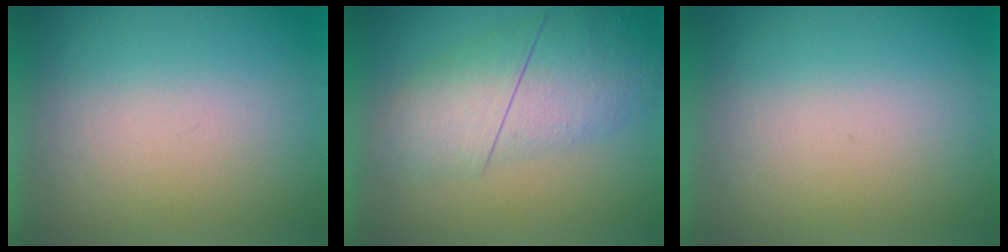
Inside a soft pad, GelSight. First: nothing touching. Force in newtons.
{"total": 4.6}
{"total": 0.0}